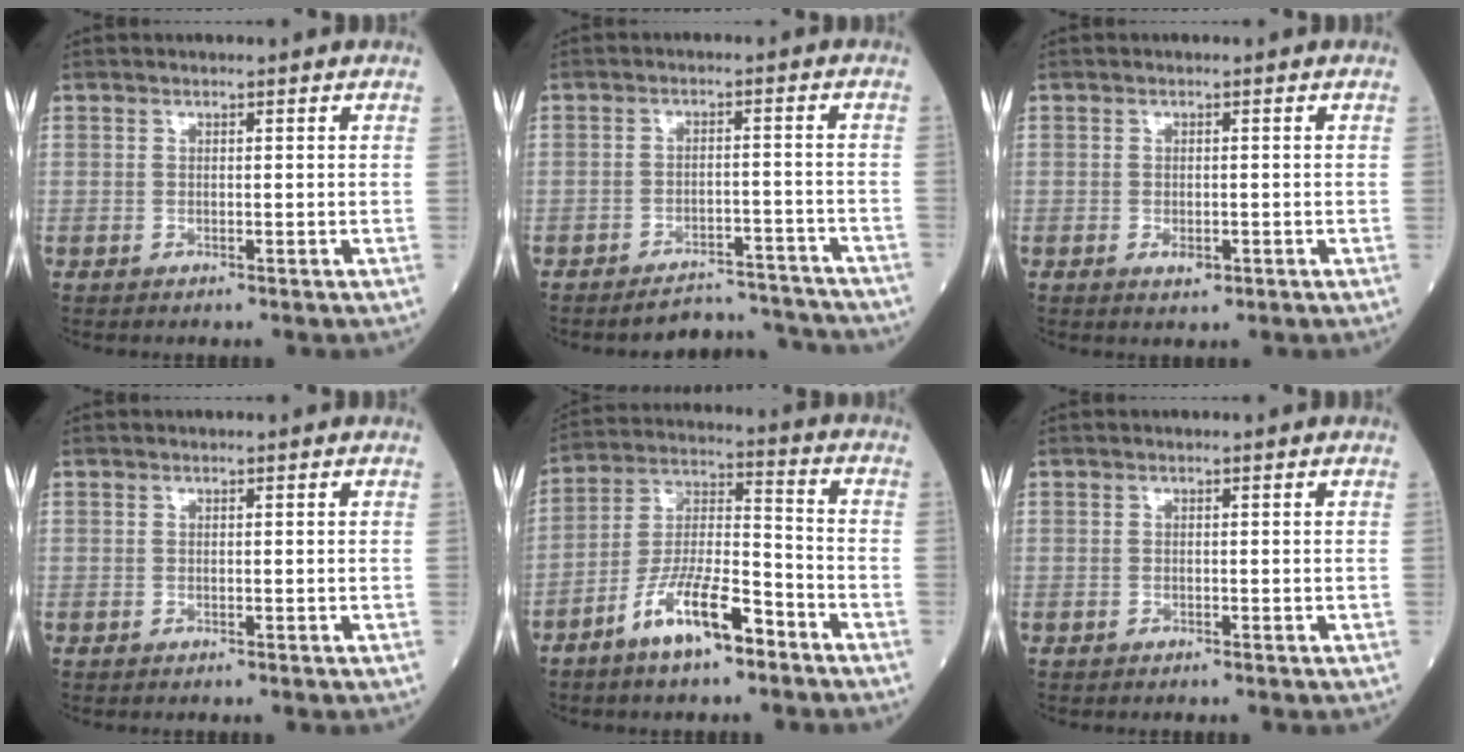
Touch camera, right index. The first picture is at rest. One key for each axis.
{"total": 8.8, "fx": -8.7, "fy": 1.4, "fz": 0.1, "tx": 0.015, "ty": 0.018, "tz": -0.114}
{"total": 1.6, "fx": -0.5, "fy": 0.6, "fz": 1.3, "tx": -0.022, "ty": -0.002, "tz": -0.004}
{"total": 0.0}
{"total": 11.4, "fx": -7.0, "fy": 2.5, "fz": 8.6, "tx": -0.172, "ty": -0.003, "tz": -0.132}
{"total": 0.0}